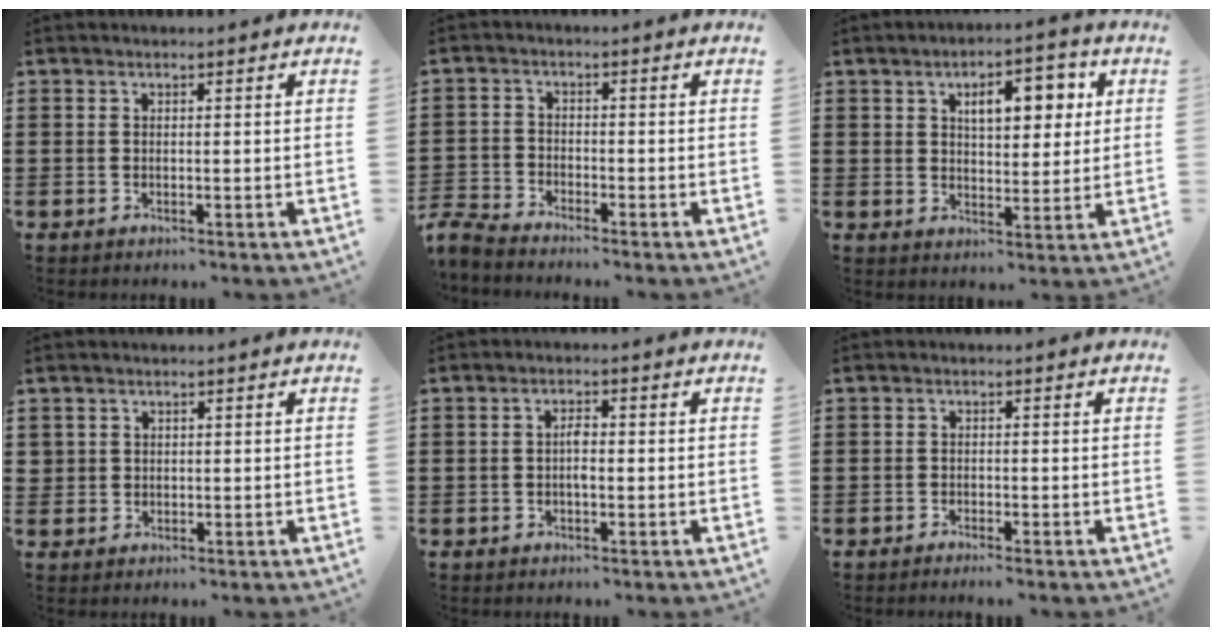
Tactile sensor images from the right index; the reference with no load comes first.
{"total": 3.3, "force": [-3.3, 0.3, 0.2], "torque": [-0.022, -0.004, -0.074]}
{"total": 7.3, "force": [2.9, 3.4, 5.7], "torque": [-0.082, -0.003, 0.039]}
{"total": 1.1, "force": [0.3, 1.0, 0.2], "torque": [-0.007, 0.004, 0.006]}
{"total": 2.2, "force": [-0.4, 0.7, 2.0], "torque": [-0.039, 0.003, -0.008]}
{"total": 1.0, "force": [-1.0, -0.1, 0.2], "torque": [-0.006, -0.001, -0.019]}